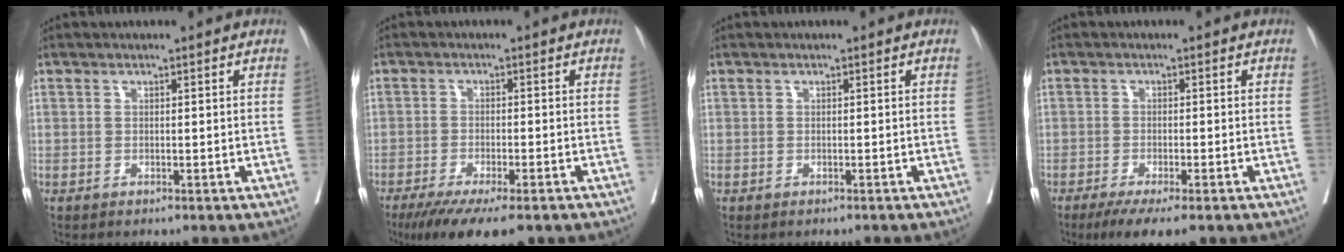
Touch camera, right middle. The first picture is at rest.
{"total": 11.0, "force": [-8.1, 2.4, 7.0], "torque": [-0.095, -0.015, -0.124]}
{"total": 1.2, "force": [-1.1, 0.3, 0.4], "torque": [-0.007, -0.002, -0.017]}
{"total": 6.7, "force": [-4.8, 1.2, 4.6], "torque": [-0.063, -0.015, -0.073]}